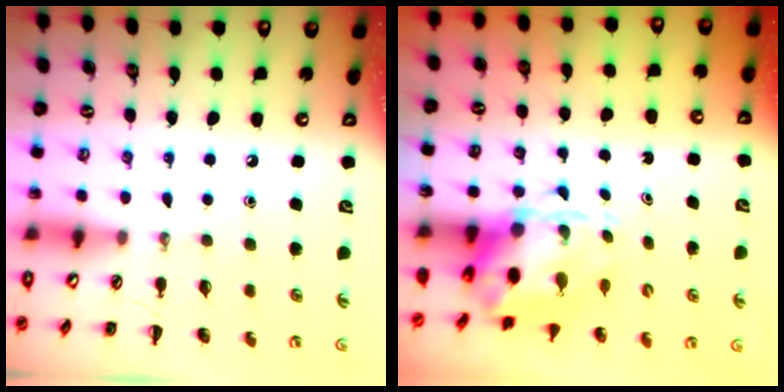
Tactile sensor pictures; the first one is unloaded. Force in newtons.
{"total": 4.4, "press": 4.2, "slide": 1.1}